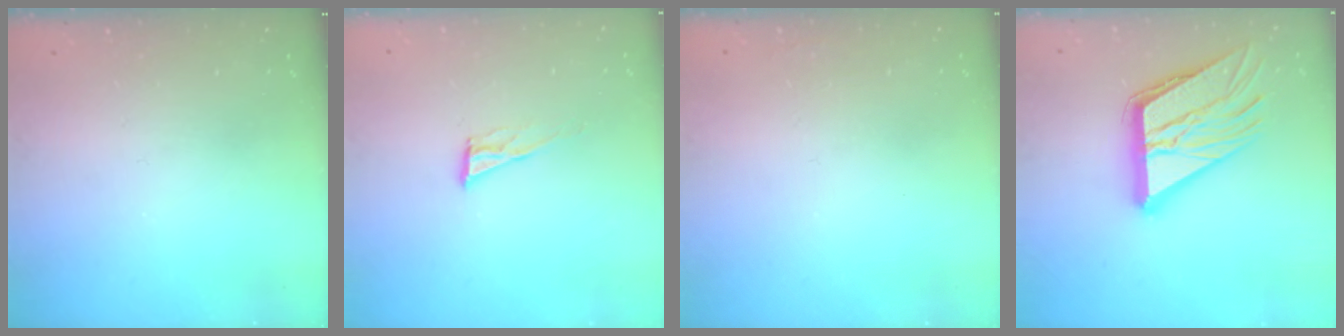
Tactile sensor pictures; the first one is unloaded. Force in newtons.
{"total": 8.7, "press": 8.3, "slide": 2.6}
{"total": 1.6, "press": 1.6, "slide": 0.1}
{"total": 18.0, "press": 17.9, "slide": 2.5}